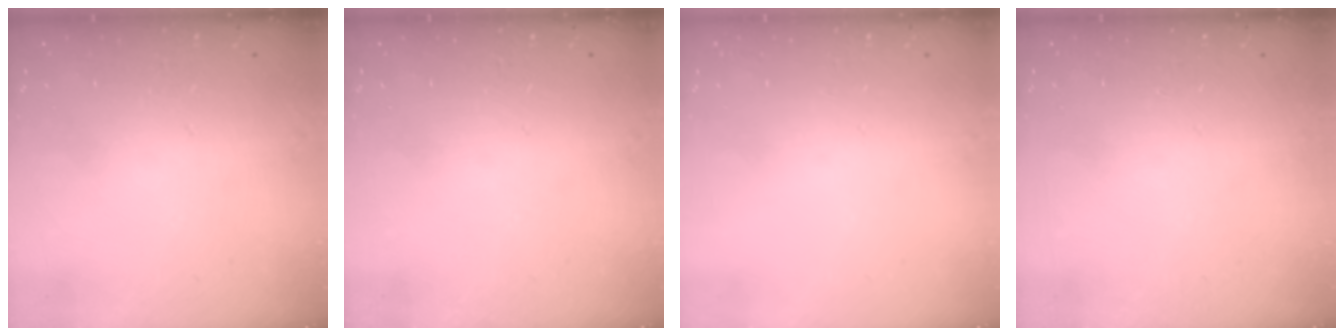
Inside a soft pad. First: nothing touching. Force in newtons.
{"total": 0.0}
{"total": 0.0}
{"total": 0.0}